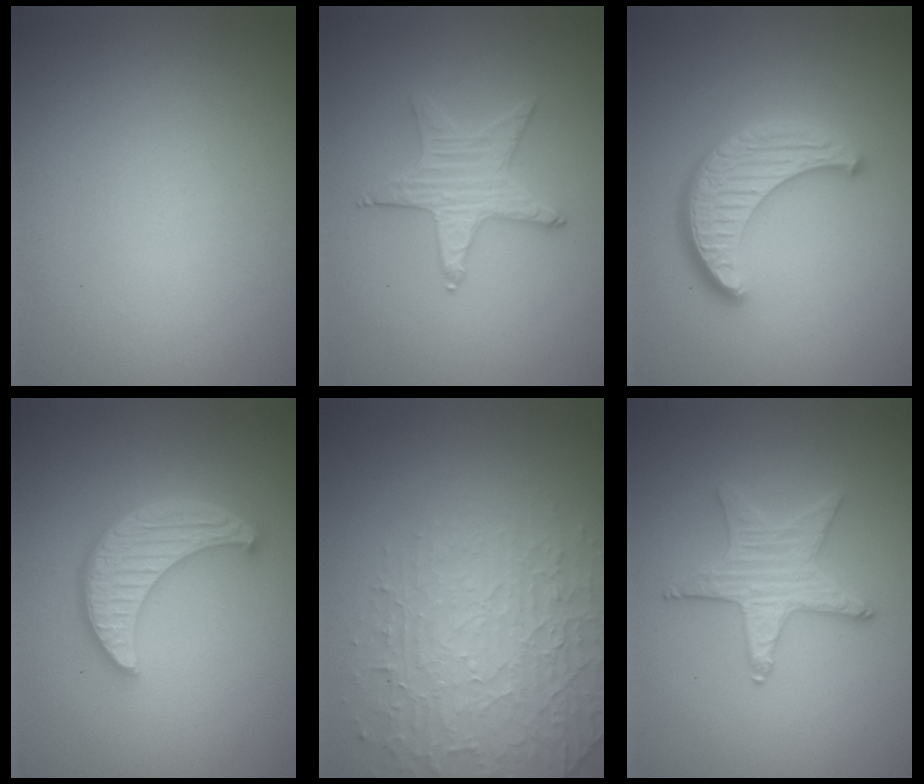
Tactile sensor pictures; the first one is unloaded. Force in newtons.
{"total": 2.4, "press": 2.4, "slide": 0.2}
{"total": 4.5, "press": 3.8, "slide": 2.5}
{"total": 5.3, "press": 4.1, "slide": 3.4}
{"total": 3.7, "press": 3.5, "slide": 1.1}
{"total": 3.4, "press": 3.3, "slide": 0.7}